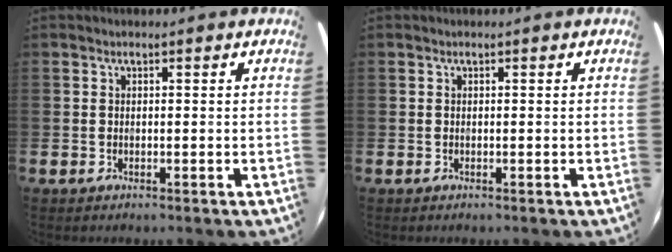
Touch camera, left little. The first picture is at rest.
{"total": 0.0}